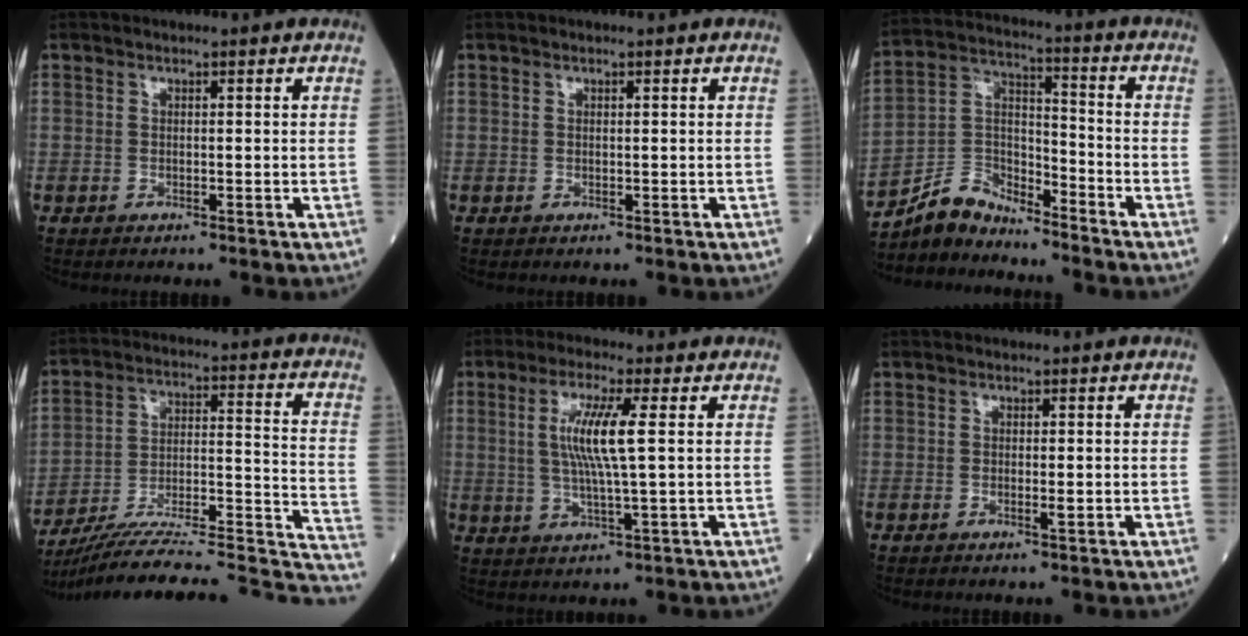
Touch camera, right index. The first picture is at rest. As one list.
[{"total": 0.0}, {"total": 7.7, "force": [-7.5, 1.8, 0.3], "torque": [-0.010, 0.027, -0.147]}, {"total": 27.8, "force": [-25.7, 1.8, 10.5], "torque": [-0.093, 0.011, -0.365]}, {"total": 7.5, "force": [1.5, -0.2, 7.3], "torque": [-0.155, 0.000, 0.030]}, {"total": 0.6, "force": [0.0, 0.0, 0.6], "torque": [-0.012, -0.001, 0.001]}]